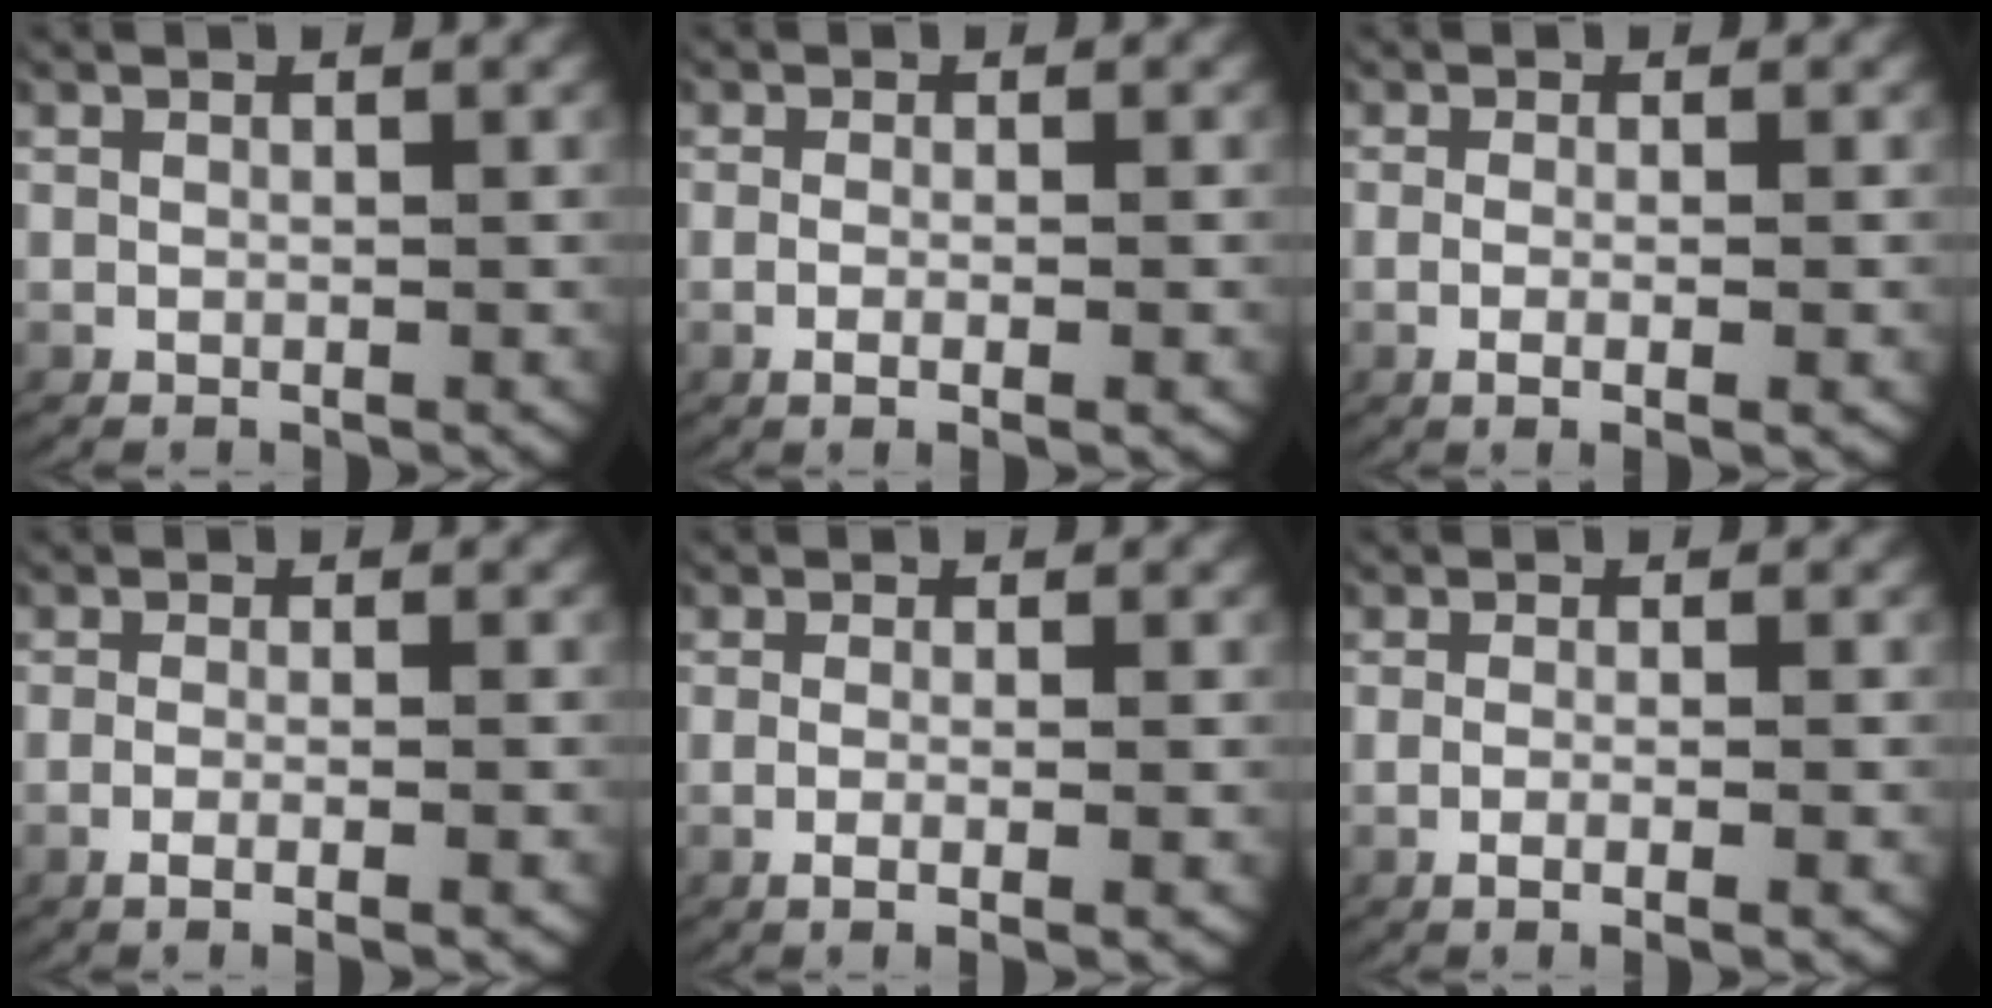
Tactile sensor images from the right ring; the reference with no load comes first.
{"total": 2.2, "force": [-0.9, 0.3, 2.0], "torque": [-0.043, -0.008, -0.011]}
{"total": 2.5, "force": [-0.8, 0.3, 2.3], "torque": [-0.047, -0.009, -0.008]}
{"total": 2.8, "force": [-1.5, 0.3, 2.3], "torque": [-0.049, -0.008, -0.023]}
{"total": 2.6, "force": [-1.0, 0.3, 2.4], "torque": [-0.049, -0.010, -0.012]}
{"total": 2.4, "force": [-1.2, 0.3, 2.1], "torque": [-0.045, -0.006, -0.017]}